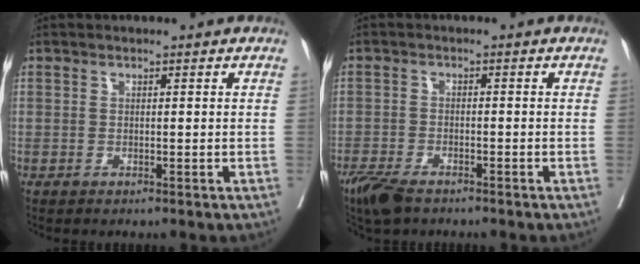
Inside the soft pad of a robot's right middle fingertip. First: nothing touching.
{"total": 5.3, "force": [-4.0, 1.7, 2.9], "torque": [-0.055, -0.010, -0.071]}